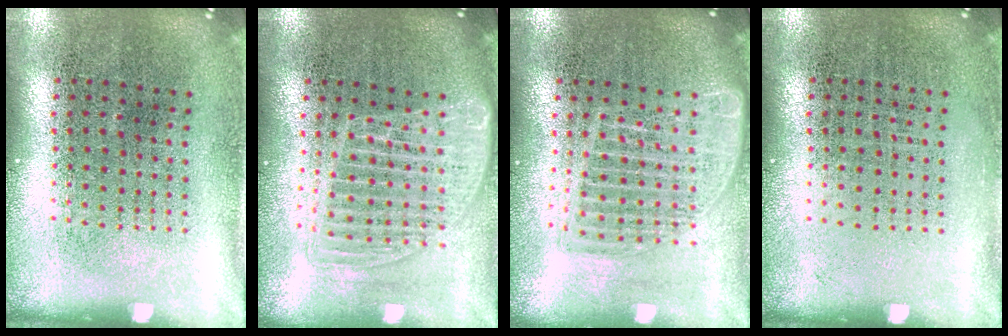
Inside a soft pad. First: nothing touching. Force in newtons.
{"total": 1.4, "press": 1.3, "slide": 0.6}
{"total": 1.6, "press": 1.4, "slide": 0.8}
{"total": 0.0}